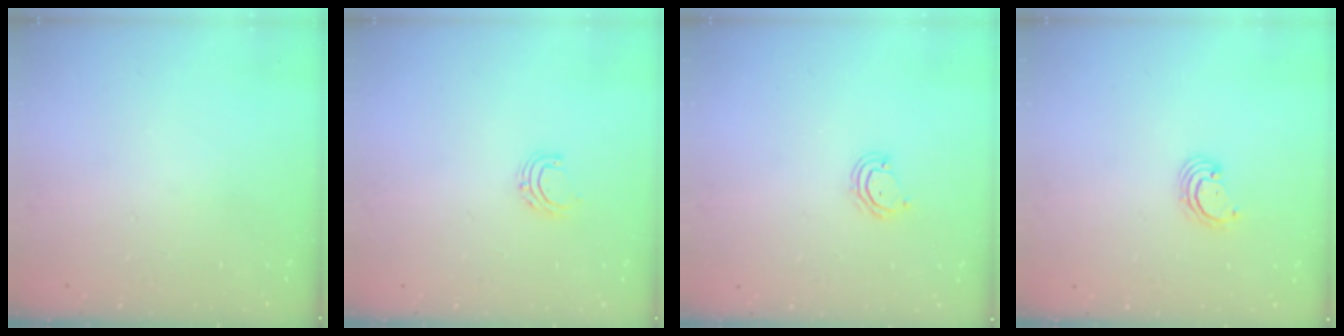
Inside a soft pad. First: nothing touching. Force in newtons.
{"total": 5.4, "press": 5.4, "slide": 0.5}
{"total": 4.2, "press": 4.2, "slide": 0.4}
{"total": 2.3, "press": 2.3, "slide": 0.1}